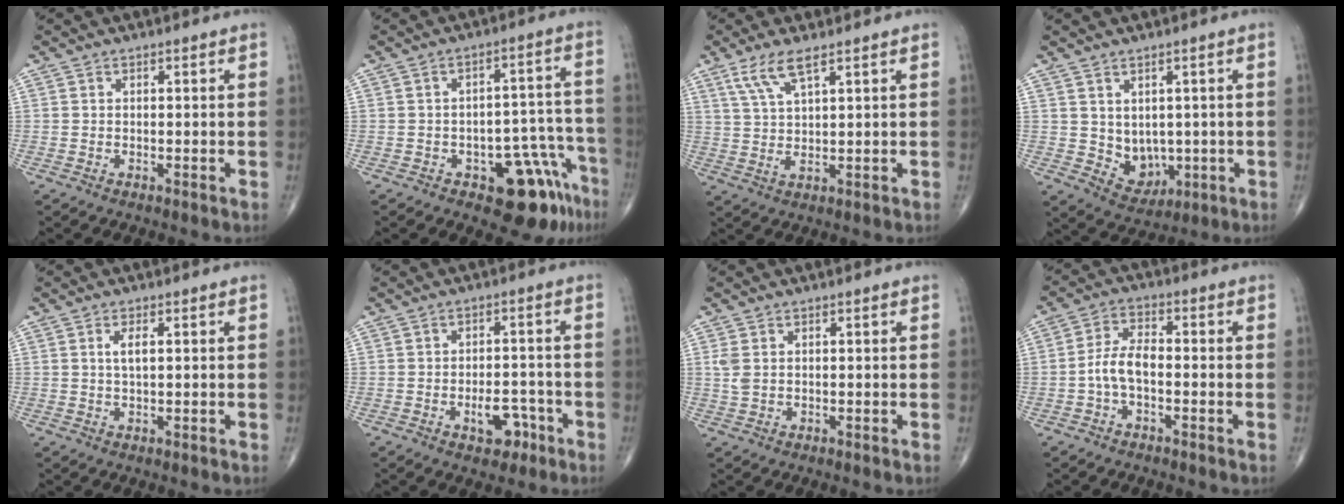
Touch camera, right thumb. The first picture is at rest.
{"total": 11.7, "force": [-6.9, 5.4, 7.7], "torque": [-0.046, 0.061, -0.086]}
{"total": 6.1, "force": [3.6, 1.2, 4.7], "torque": [-0.103, -0.010, 0.080]}
{"total": 6.0, "force": [0.3, 4.8, 3.6], "torque": [-0.029, -0.015, 0.026]}
{"total": 2.5, "force": [0.7, 0.8, 2.3], "torque": [-0.043, -0.001, 0.014]}
{"total": 5.8, "force": [-2.9, 3.3, 3.8], "torque": [-0.033, 0.025, -0.038]}
{"total": 2.4, "force": [0.5, 1.5, 1.7], "torque": [-0.045, 0.005, 0.016]}
{"total": 5.6, "force": [-1.5, 2.7, 4.7], "torque": [-0.090, 0.024, -0.036]}